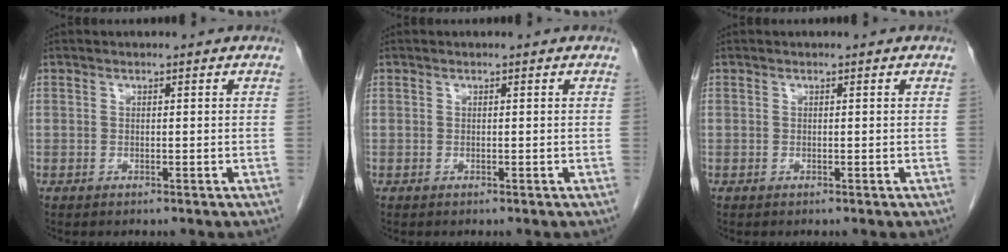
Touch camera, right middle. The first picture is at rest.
{"total": 0.0}
{"total": 0.0}